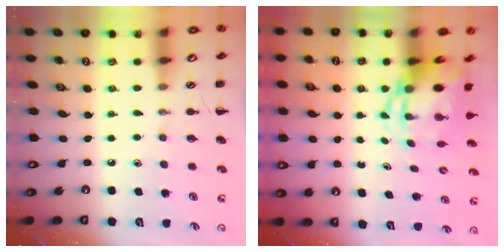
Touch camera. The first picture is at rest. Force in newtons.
{"total": 5.1, "press": 4.9, "slide": 1.3}